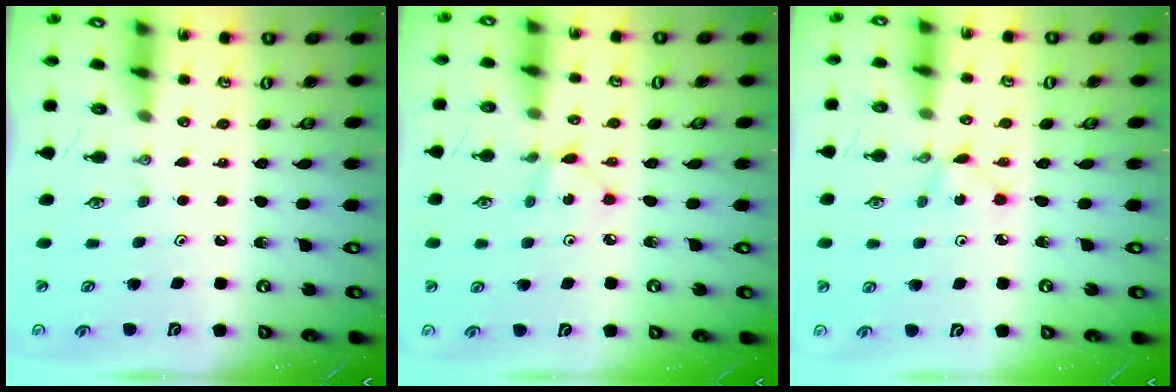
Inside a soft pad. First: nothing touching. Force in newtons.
{"total": 2.8, "press": 2.7, "slide": 0.3}
{"total": 1.7, "press": 1.7, "slide": 0.1}